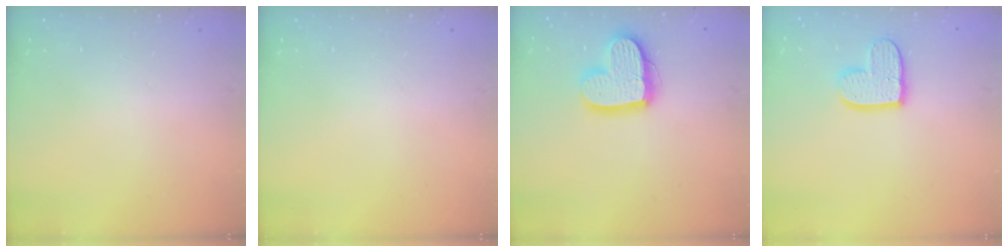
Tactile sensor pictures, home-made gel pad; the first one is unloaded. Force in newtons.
{"total": 0.0}
{"total": 15.7, "press": 15.7, "slide": 1.4}
{"total": 11.0, "press": 10.9, "slide": 0.9}